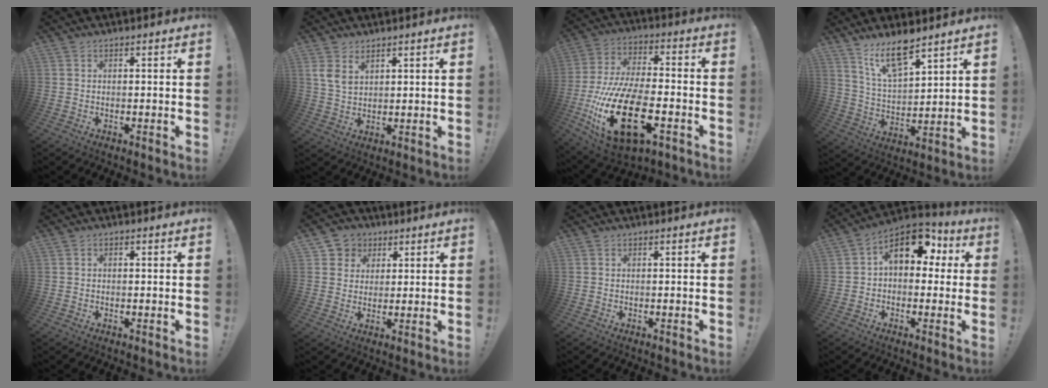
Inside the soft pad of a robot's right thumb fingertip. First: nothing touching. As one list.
[{"total": 5.6, "force": [3.5, 3.2, 3.0], "torque": [-0.045, -0.018, 0.064]}, {"total": 26.0, "force": [-8.6, 12.7, 21.0], "torque": [-0.411, 0.047, -0.134]}, {"total": 12.0, "force": [9.1, 3.8, 6.9], "torque": [-0.135, -0.051, 0.165]}, {"total": 0.6, "force": [-0.2, 0.4, 0.4], "torque": [-0.011, 0.003, -0.004]}, {"total": 6.2, "force": [2.1, 5.8, 0.8], "torque": [-0.014, -0.013, 0.043]}, {"total": 0.0}, {"total": 15.2, "force": [5.4, 9.7, 10.4], "torque": [-0.136, -0.013, 0.099]}]